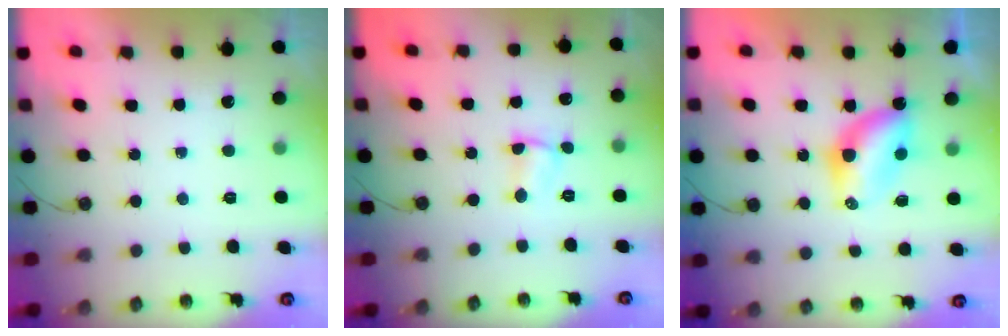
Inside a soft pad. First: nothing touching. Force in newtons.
{"total": 1.5, "press": 1.4, "slide": 0.5}
{"total": 6.4, "press": 6.4, "slide": 0.1}